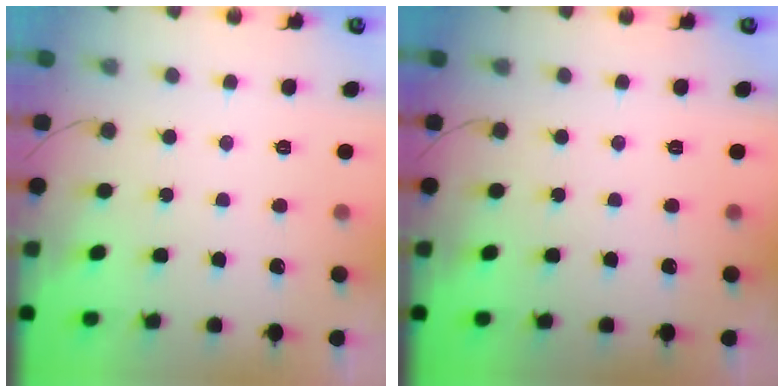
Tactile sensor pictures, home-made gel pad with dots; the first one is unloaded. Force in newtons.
{"total": 0.0}